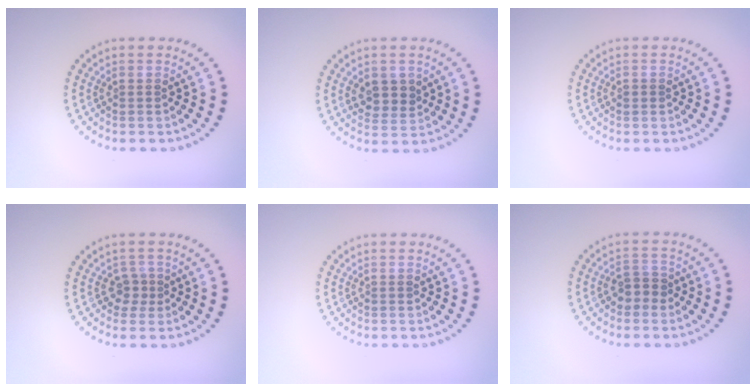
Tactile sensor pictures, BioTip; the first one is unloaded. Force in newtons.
{"total": 2.6, "press": 2.4, "slide": 0.9}
{"total": 0.7, "press": 0.7, "slide": 0.2}
{"total": 1.5, "press": 1.2, "slide": 0.9}
{"total": 0.0}
{"total": 2.0, "press": 1.9, "slide": 0.6}